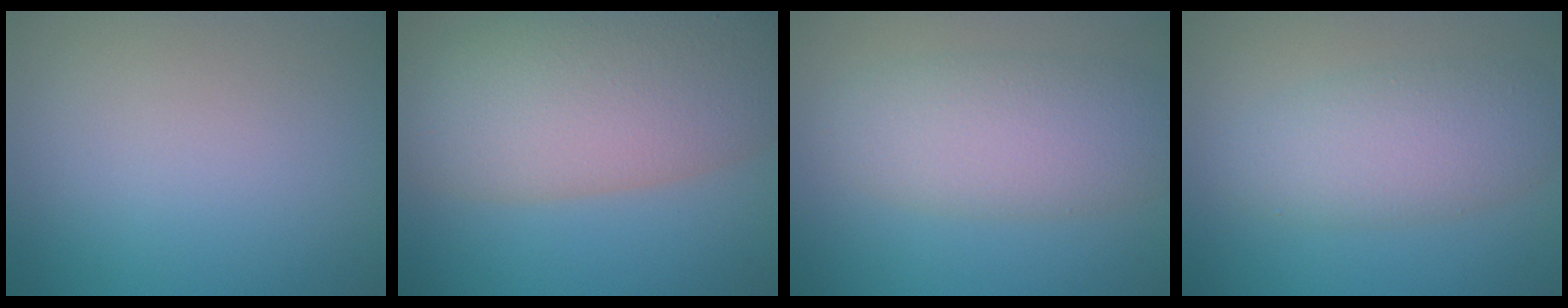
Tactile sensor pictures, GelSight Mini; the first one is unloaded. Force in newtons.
{"total": 11.3, "press": 11.3, "slide": 0.7}
{"total": 5.6, "press": 5.6, "slide": 0.2}
{"total": 4.9, "press": 4.9, "slide": 0.4}